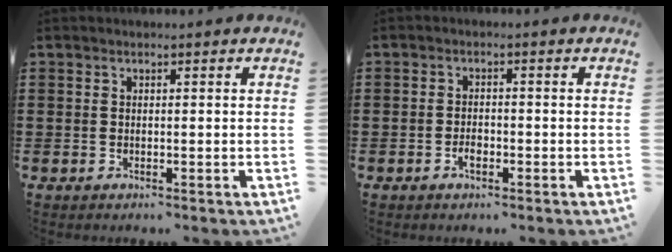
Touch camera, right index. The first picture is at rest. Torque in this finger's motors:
{"motor_torque": [1.01, 1.13, -0.02, 0.00]}